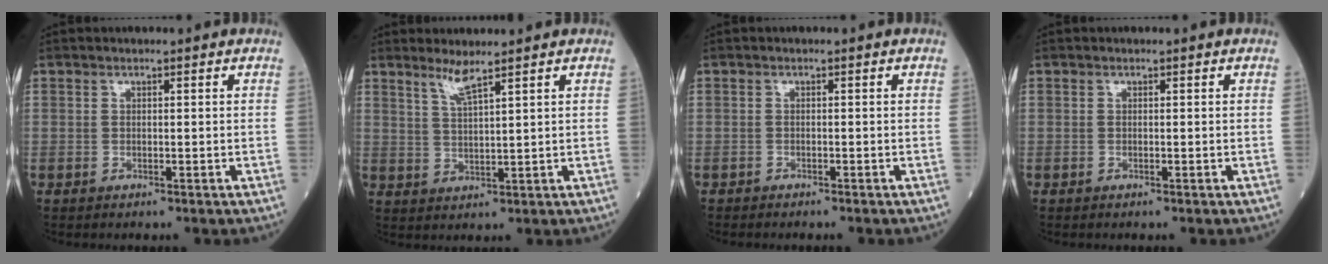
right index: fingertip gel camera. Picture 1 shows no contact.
{"total": 3.6, "force": [2.8, -0.5, 2.2], "torque": [-0.046, -0.011, 0.057]}
{"total": 1.1, "force": [-1.0, 0.1, 0.3], "torque": [-0.008, -0.001, -0.017]}
{"total": 0.0}